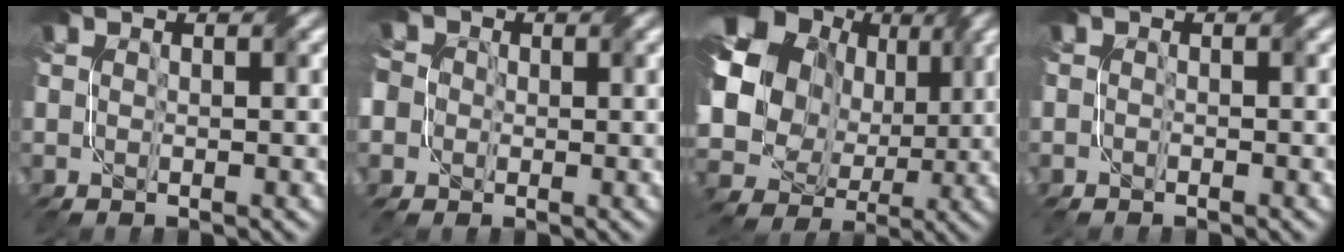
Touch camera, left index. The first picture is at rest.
{"total": 5.0, "force": [-1.5, 4.4, 1.8], "torque": [-0.046, 0.019, -0.038]}
{"total": 15.5, "force": [5.3, 12.5, 7.5], "torque": [-0.189, 0.047, 0.103]}
{"total": 0.6, "force": [-0.5, 0.1, 0.0], "torque": [0.000, -0.001, -0.009]}